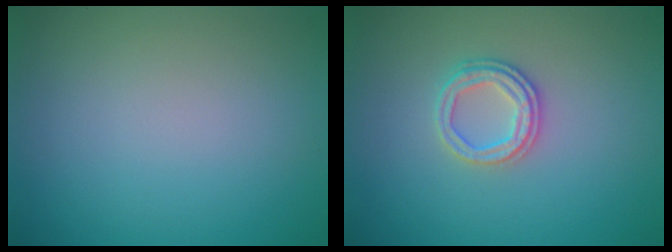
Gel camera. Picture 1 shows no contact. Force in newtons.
{"total": 2.5, "press": 2.4, "slide": 0.8}